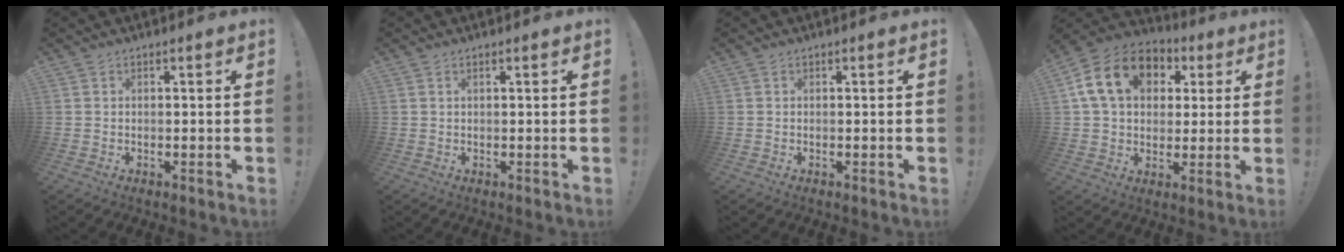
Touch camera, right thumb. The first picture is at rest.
{"total": 0.8, "force": [0.4, 0.0, 0.7], "torque": [-0.007, -0.002, 0.004]}
{"total": 0.0}
{"total": 17.1, "force": [5.3, 12.7, 10.1], "torque": [-0.158, 0.007, 0.103]}